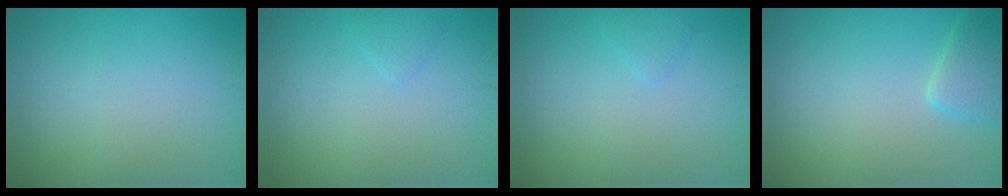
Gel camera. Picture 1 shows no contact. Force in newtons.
{"total": 0.7, "press": 0.7, "slide": 0.0}
{"total": 0.7, "press": 0.7, "slide": 0.0}
{"total": 2.8, "press": 2.7, "slide": 0.3}